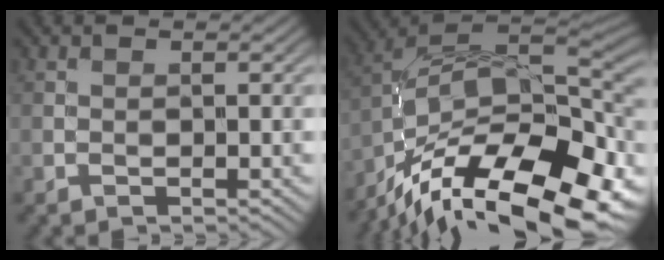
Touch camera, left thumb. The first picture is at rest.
{"total": 18.0, "force": [-9.7, 7.3, 13.2], "torque": [-0.239, -0.008, -0.159]}